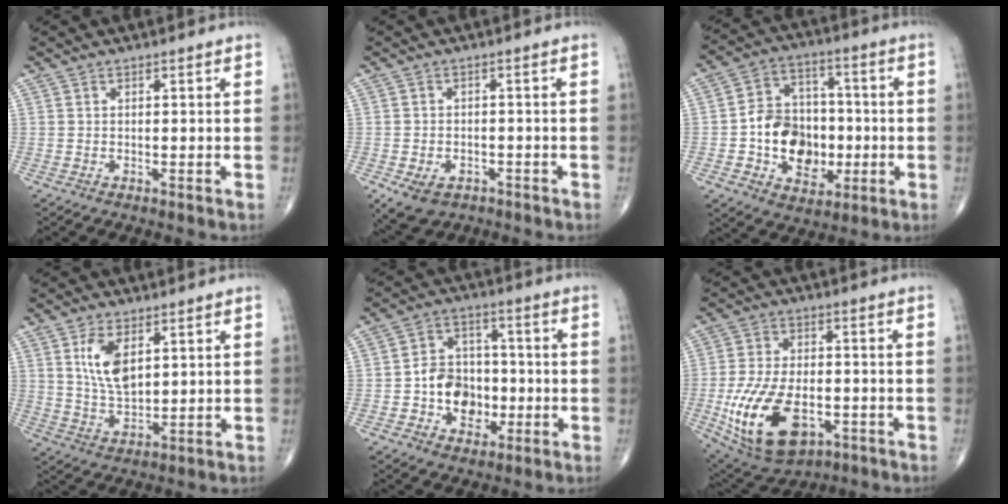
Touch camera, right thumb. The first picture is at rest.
{"total": 7.1, "force": [-3.6, 4.9, 3.6], "torque": [-0.061, 0.014, -0.047]}
{"total": 15.6, "force": [-2.5, 11.8, 10.0], "torque": [-0.109, 0.028, -0.037]}
{"total": 8.5, "force": [3.0, 4.5, 6.6], "torque": [-0.110, -0.016, 0.065]}
{"total": 11.2, "force": [-2.2, 8.7, 6.7], "torque": [-0.063, 0.029, -0.037]}
{"total": 18.3, "force": [-5.5, 10.5, 13.9], "torque": [-0.253, 0.007, -0.078]}